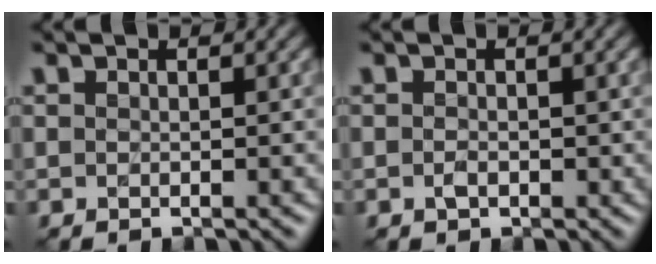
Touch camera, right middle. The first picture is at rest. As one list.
[{"total": 0.9, "force": [-0.4, 0.6, 0.6], "torque": [-0.009, 0.000, -0.009]}]